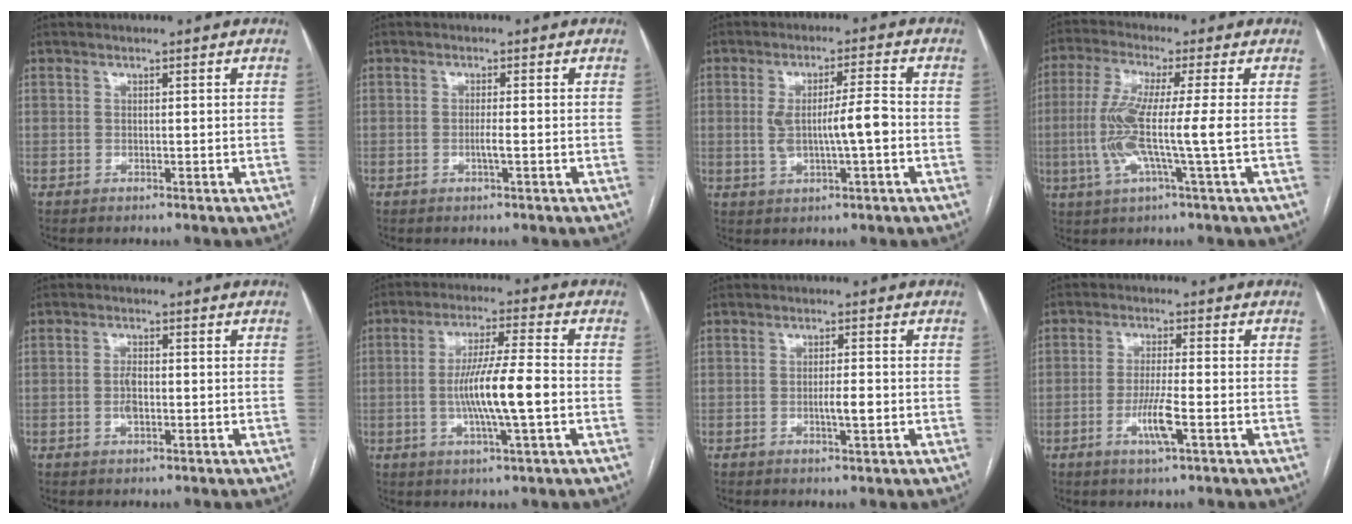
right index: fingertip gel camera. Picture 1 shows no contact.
{"total": 1.6, "force": [-0.5, -0.1, 1.6], "torque": [-0.029, -0.001, -0.009]}
{"total": 7.1, "force": [-0.8, 1.0, 7.0], "torque": [-0.126, 0.009, -0.008]}
{"total": 10.2, "force": [-1.1, -0.5, 10.1], "torque": [-0.208, -0.002, -0.027]}
{"total": 2.7, "force": [-0.5, 1.2, 2.4], "torque": [-0.050, 0.003, -0.008]}
{"total": 10.6, "force": [-1.7, 0.4, 10.4], "torque": [-0.193, -0.001, -0.035]}
{"total": 2.8, "force": [-0.7, 0.4, 2.7], "torque": [-0.049, -0.001, -0.010]}
{"total": 5.8, "force": [-2.2, 0.2, 5.4], "torque": [-0.102, -0.009, -0.039]}